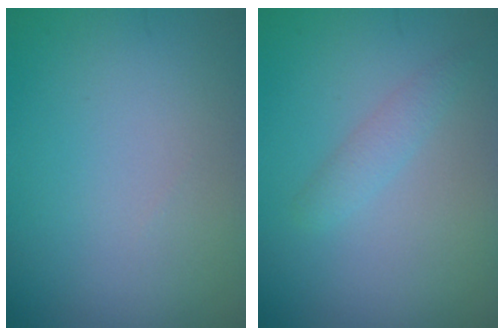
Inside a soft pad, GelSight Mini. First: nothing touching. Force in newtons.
{"total": 1.4, "press": 1.4, "slide": 0.0}